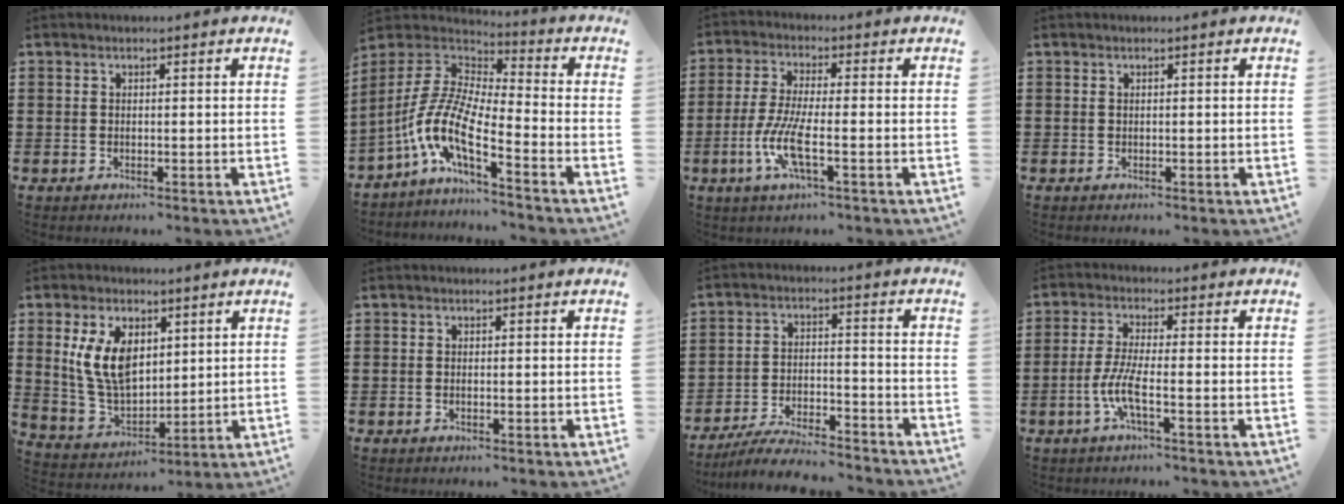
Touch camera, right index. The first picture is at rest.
{"total": 9.2, "force": [-4.9, 2.6, 7.4], "torque": [-0.196, -0.025, -0.111]}
{"total": 7.4, "force": [-2.4, 1.6, 6.8], "torque": [-0.155, -0.016, -0.052]}
{"total": 0.0}
{"total": 9.6, "force": [3.2, 5.7, 6.9], "torque": [-0.169, 0.010, 0.057]}
{"total": 0.0}
{"total": 6.4, "force": [-6.0, 0.3, 2.1], "torque": [-0.044, 0.000, -0.116]}
{"total": 5.7, "force": [-2.1, 0.9, 5.2], "torque": [-0.125, -0.016, -0.049]}